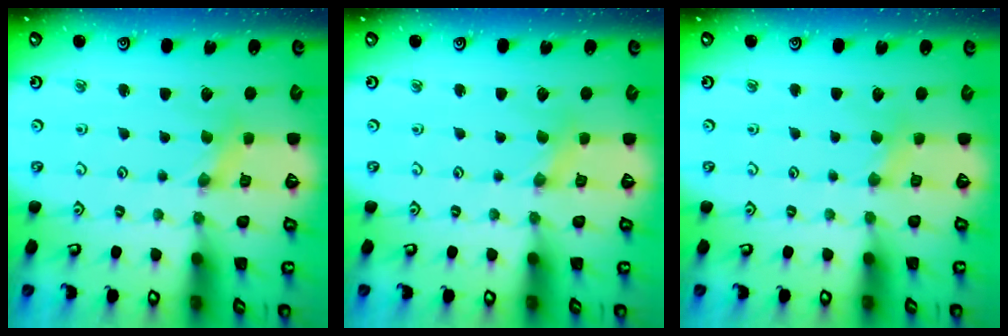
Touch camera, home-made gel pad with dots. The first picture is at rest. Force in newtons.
{"total": 1.3, "press": 1.3, "slide": 0.2}
{"total": 1.6, "press": 1.6, "slide": 0.4}